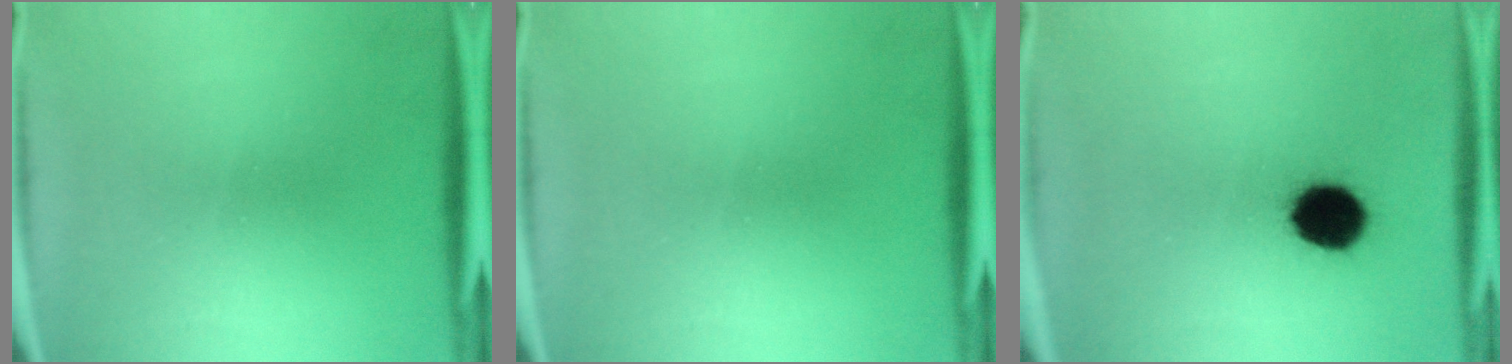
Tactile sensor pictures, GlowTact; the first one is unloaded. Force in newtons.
{"total": 0.0}
{"total": 11.4}